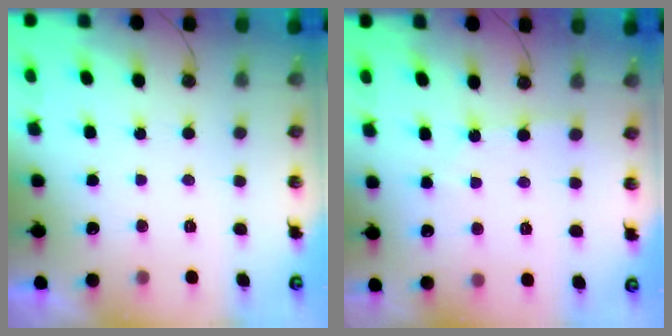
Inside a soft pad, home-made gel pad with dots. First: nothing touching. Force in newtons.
{"total": 2.7, "press": 2.7, "slide": 0.3}